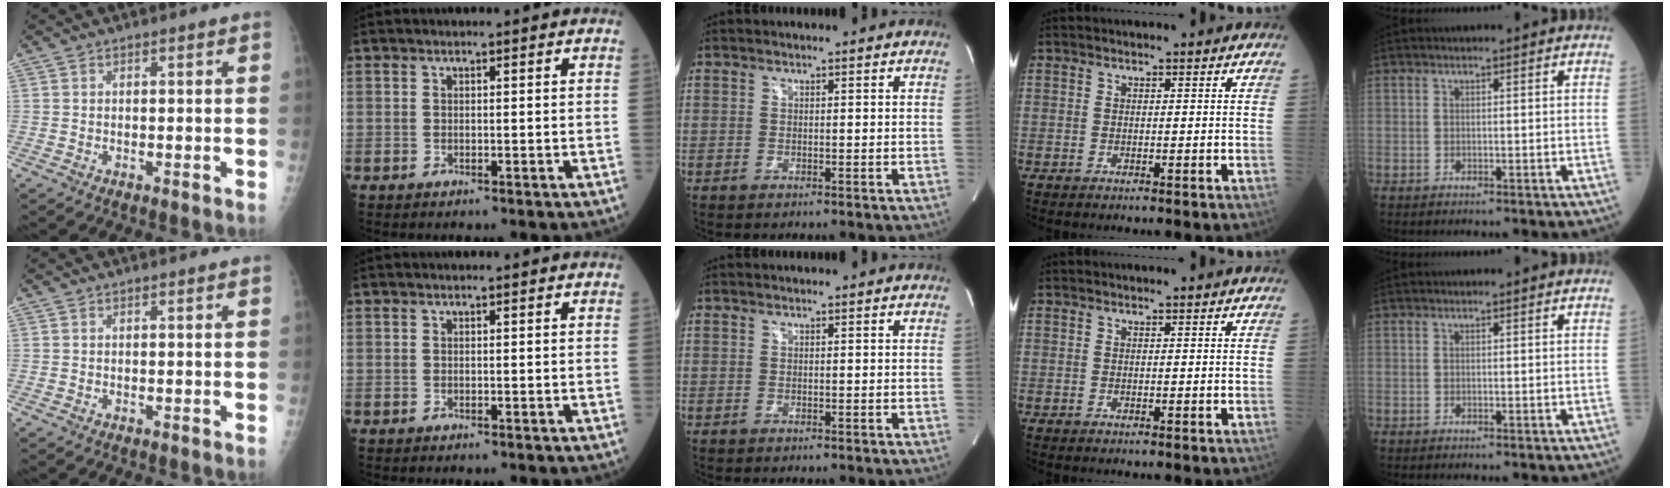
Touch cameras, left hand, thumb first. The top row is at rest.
{}